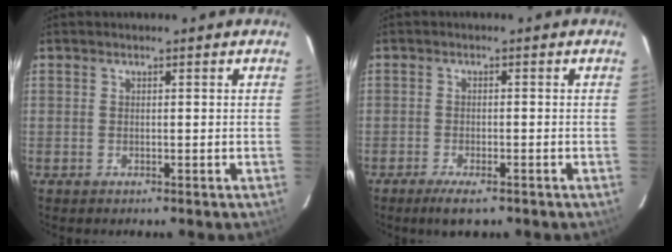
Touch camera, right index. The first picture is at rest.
{"total": 4.2, "force": [-3.0, 1.1, 2.7], "torque": [-0.063, -0.009, -0.053]}